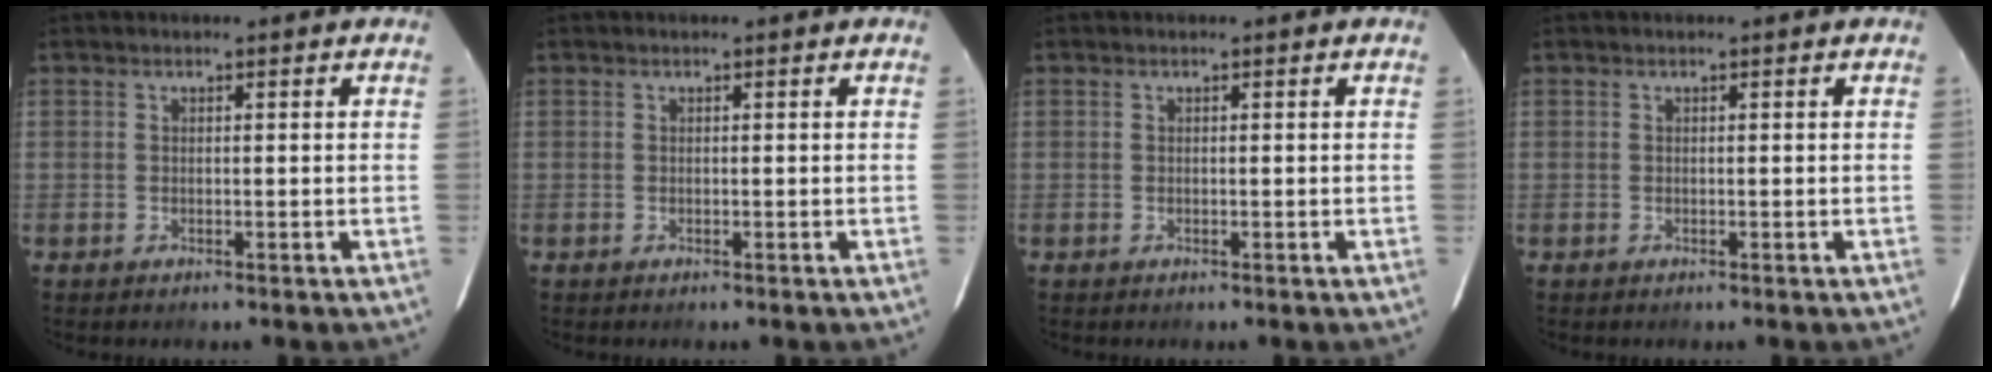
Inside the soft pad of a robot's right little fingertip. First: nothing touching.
{"total": 0.0}
{"total": 0.0}
{"total": 0.0}